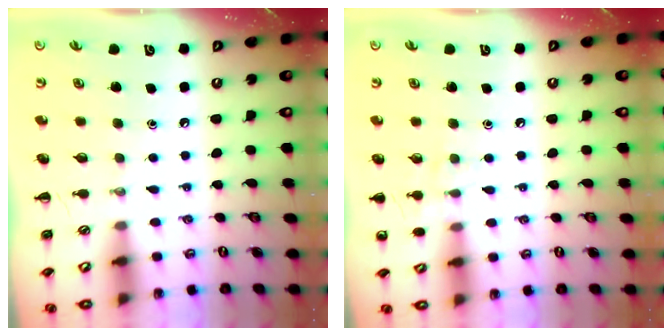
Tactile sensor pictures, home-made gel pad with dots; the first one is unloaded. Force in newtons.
{"total": 5.9, "press": 5.8, "slide": 1.4}